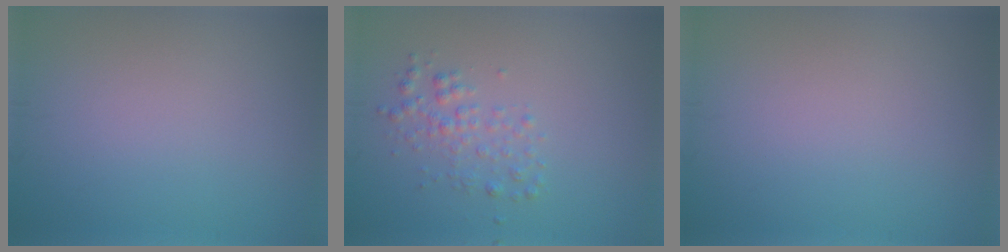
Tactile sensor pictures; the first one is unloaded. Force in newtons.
{"total": 2.0, "press": 2.0, "slide": 0.1}
{"total": 0.0}